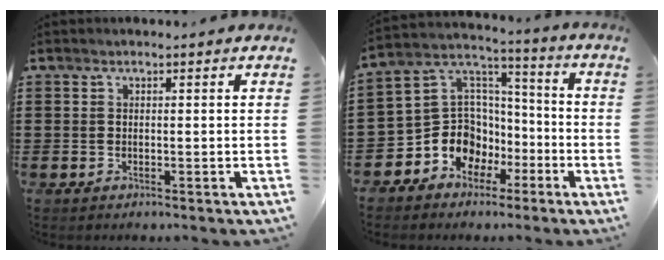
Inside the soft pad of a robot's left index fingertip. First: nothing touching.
{"total": 9.8, "force": [-4.2, 8.5, 2.2], "torque": [-0.089, -0.005, -0.075]}